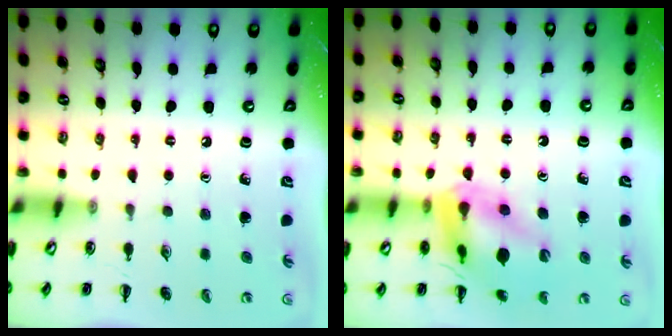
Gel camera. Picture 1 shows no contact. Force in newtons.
{"total": 16.6, "press": 16.4, "slide": 2.3}